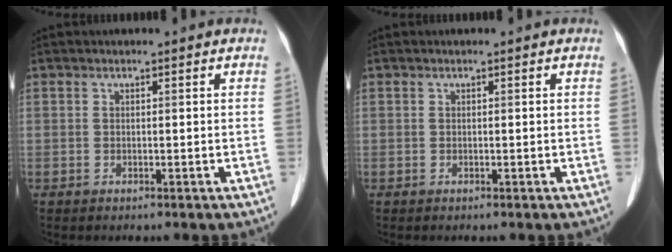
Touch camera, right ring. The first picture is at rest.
{"total": 0.0}